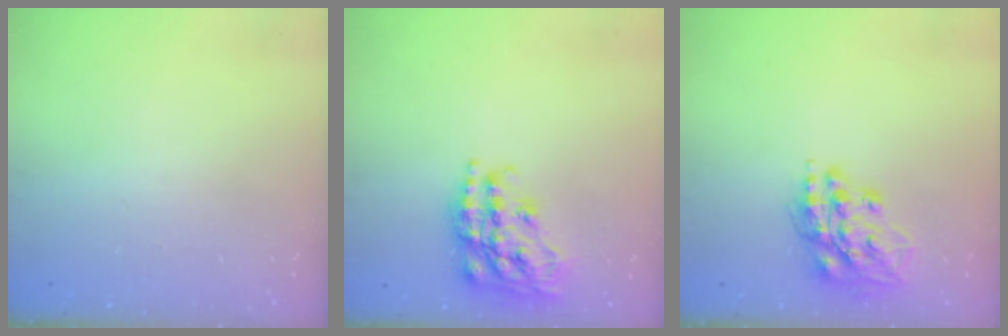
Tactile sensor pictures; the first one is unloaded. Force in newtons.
{"total": 20.4, "press": 20.4, "slide": 1.4}
{"total": 15.4, "press": 15.3, "slide": 1.9}